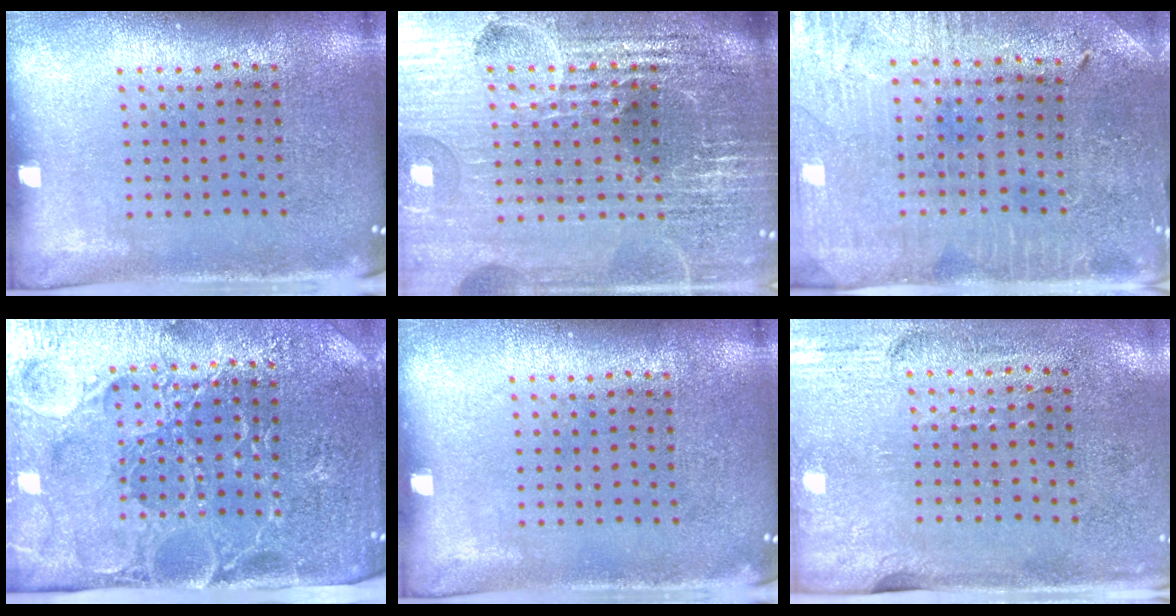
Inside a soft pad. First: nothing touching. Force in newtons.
{"total": 6.7, "press": 5.8, "slide": 3.2}
{"total": 0.7, "press": 0.6, "slide": 0.3}
{"total": 4.9, "press": 4.5, "slide": 1.9}
{"total": 0.0}
{"total": 2.9, "press": 2.5, "slide": 1.5}